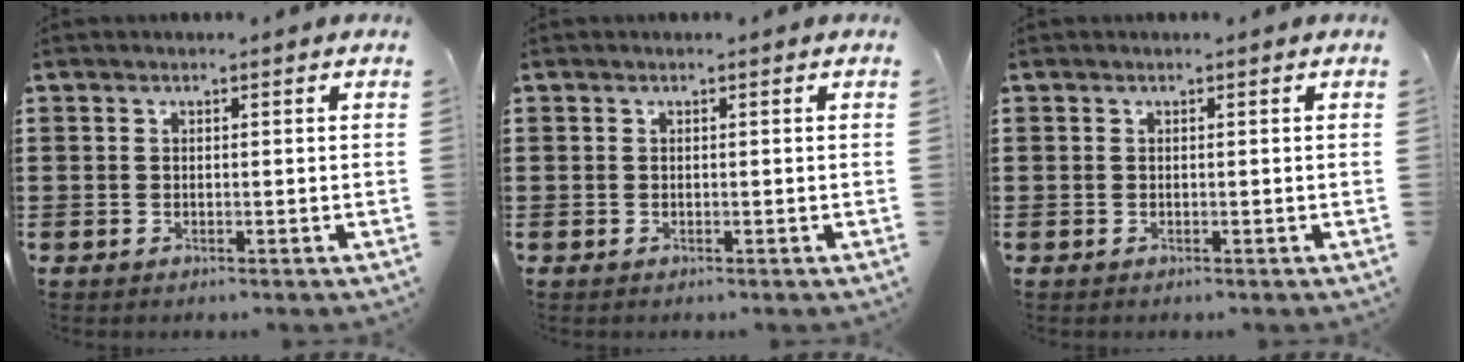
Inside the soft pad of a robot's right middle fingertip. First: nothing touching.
{"total": 0.0}
{"total": 0.0}